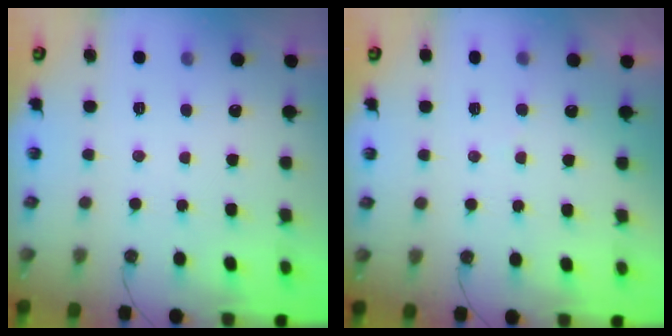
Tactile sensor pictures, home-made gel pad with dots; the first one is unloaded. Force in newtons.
{"total": 2.8, "press": 2.7, "slide": 0.3}